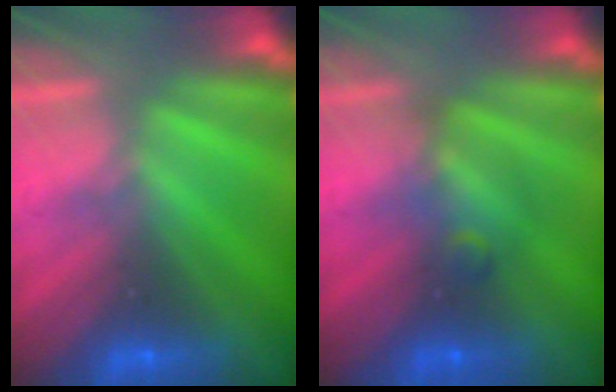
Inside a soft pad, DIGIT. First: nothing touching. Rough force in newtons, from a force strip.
{"total": 2.4}